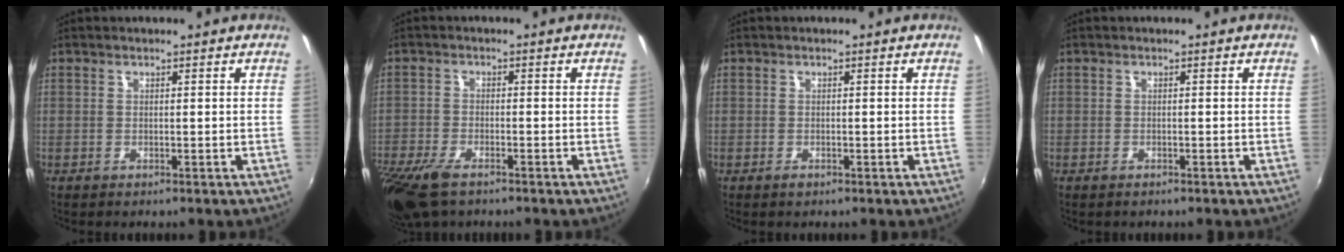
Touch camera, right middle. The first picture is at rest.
{"total": 10.2, "force": [-7.3, 3.8, 6.0], "torque": [-0.154, -0.041, -0.141]}
{"total": 0.7, "force": [-0.5, 0.4, 0.3], "torque": [-0.005, -0.004, -0.011]}
{"total": 0.6, "force": [-0.5, 0.3, 0.1], "torque": [-0.004, 0.000, -0.008]}